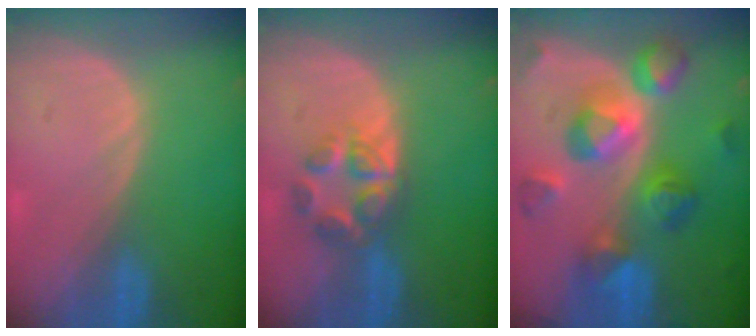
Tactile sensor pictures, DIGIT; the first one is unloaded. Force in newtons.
{"total": 5.9, "press": 5.3, "slide": 2.5}
{"total": 11.3, "press": 11.2, "slide": 1.0}